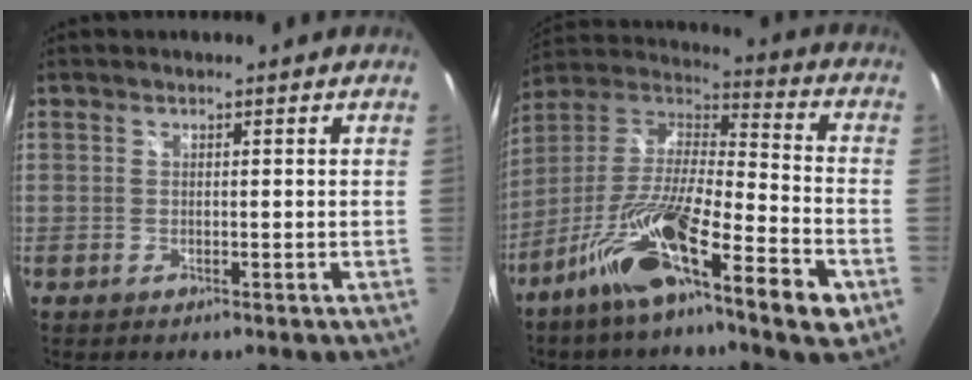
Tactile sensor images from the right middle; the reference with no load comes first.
{"total": 19.8, "force": [-10.6, 3.3, 16.4], "torque": [-0.284, -0.025, -0.193]}